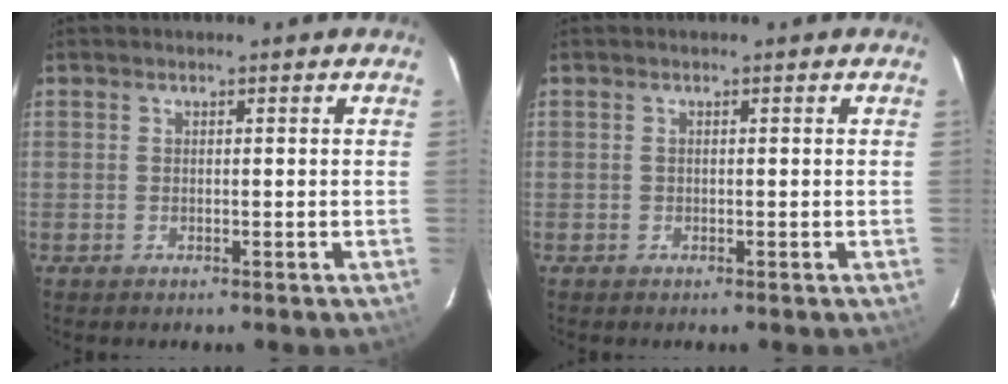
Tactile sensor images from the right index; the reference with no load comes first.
{"total": 0.0}